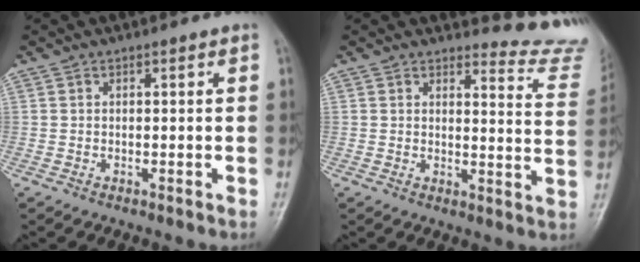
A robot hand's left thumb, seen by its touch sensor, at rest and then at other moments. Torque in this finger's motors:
{"motor_torque": [0.07, -0.13, -0.13, -0.45, 0.00]}